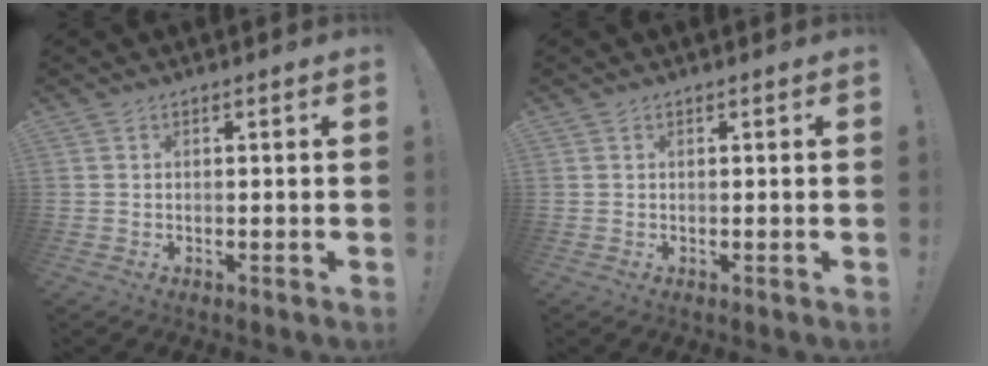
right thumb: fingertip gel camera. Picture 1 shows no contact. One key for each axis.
{"total": 0.0}